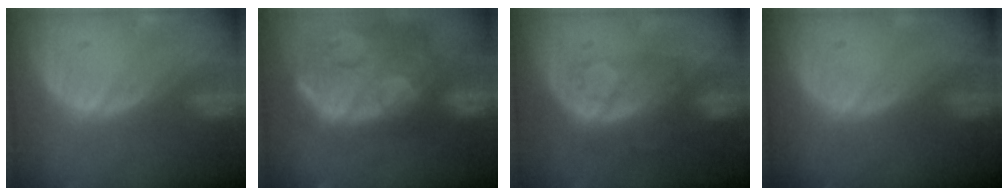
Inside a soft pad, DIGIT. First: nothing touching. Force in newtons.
{"total": 14.9, "press": 12.0, "slide": 8.9}
{"total": 8.5, "press": 7.2, "slide": 4.6}
{"total": 0.0}